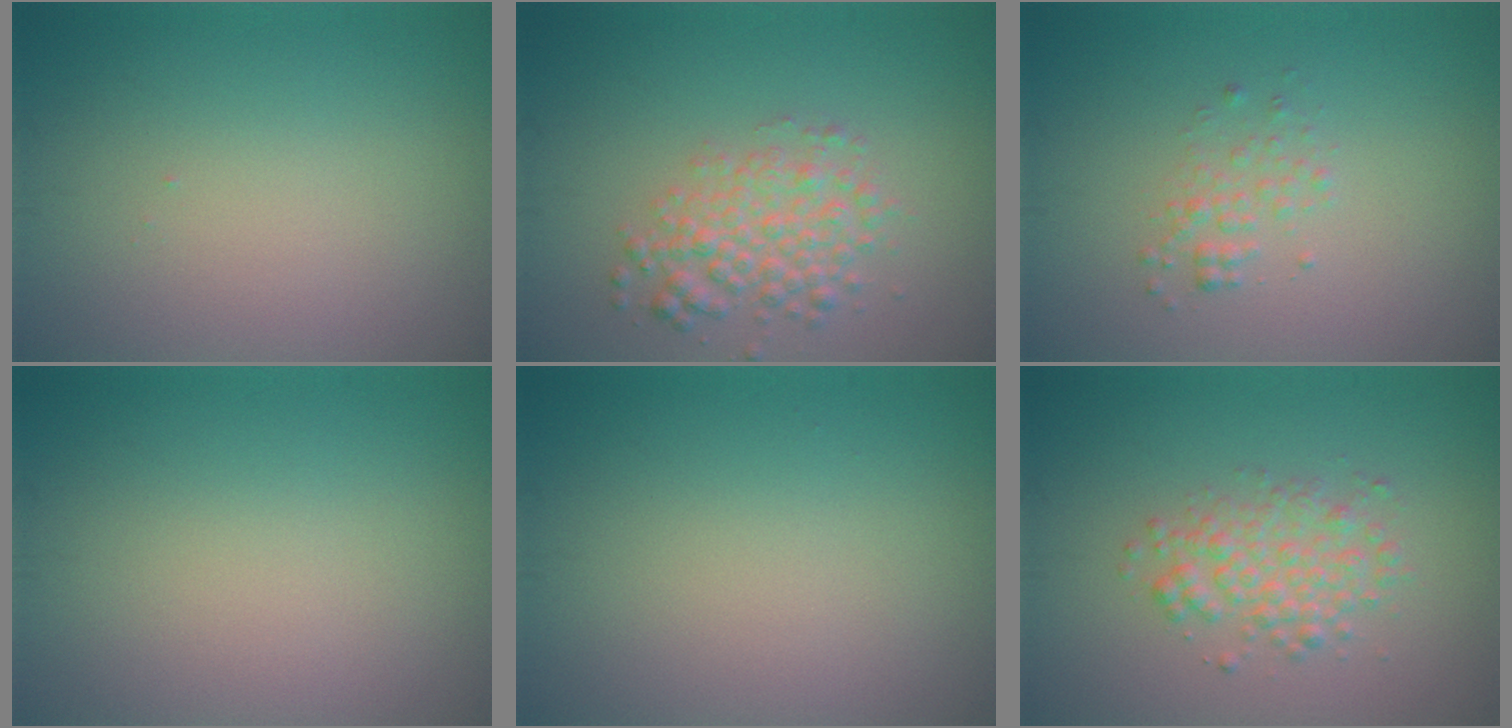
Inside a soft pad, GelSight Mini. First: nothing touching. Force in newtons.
{"total": 3.6, "press": 3.6, "slide": 0.1}
{"total": 1.4, "press": 1.4, "slide": 0.1}
{"total": 0.0}
{"total": 0.0}
{"total": 3.0, "press": 3.0, "slide": 0.1}